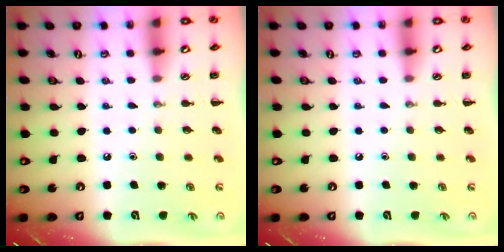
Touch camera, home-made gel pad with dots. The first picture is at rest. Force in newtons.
{"total": 0.0}